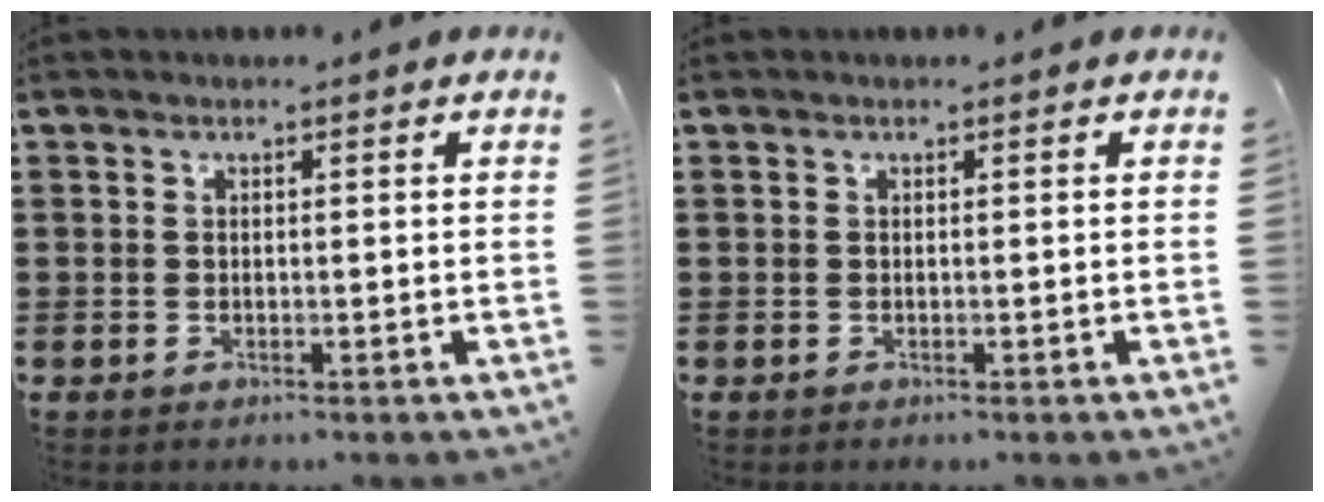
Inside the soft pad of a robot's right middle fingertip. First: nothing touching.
{"total": 0.0}